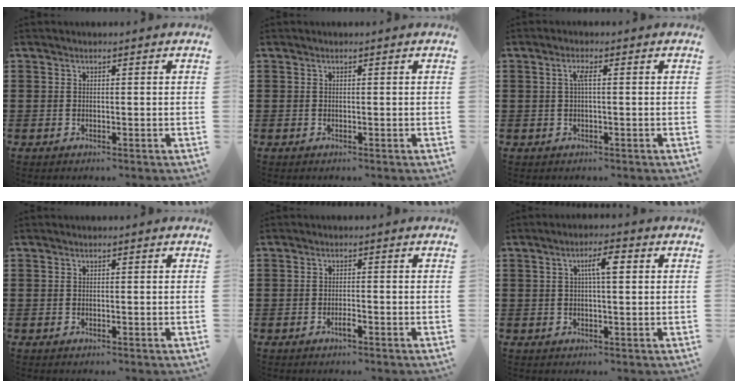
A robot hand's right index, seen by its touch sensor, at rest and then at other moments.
{"total": 0.0}
{"total": 2.0, "force": [0.1, 0.2, 2.0], "torque": [-0.041, 0.001, 0.001]}
{"total": 0.0}
{"total": 1.7, "force": [-1.0, 0.3, 1.4], "torque": [-0.027, -0.002, -0.017]}
{"total": 3.9, "force": [0.8, 0.9, 3.7], "torque": [-0.065, 0.007, 0.008]}